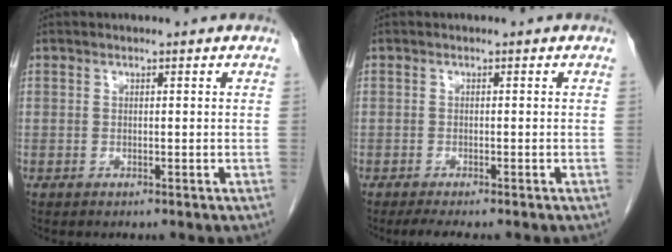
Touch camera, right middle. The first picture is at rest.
{"total": 3.7, "force": [-3.0, 0.5, 2.1], "torque": [-0.031, -0.008, -0.042]}